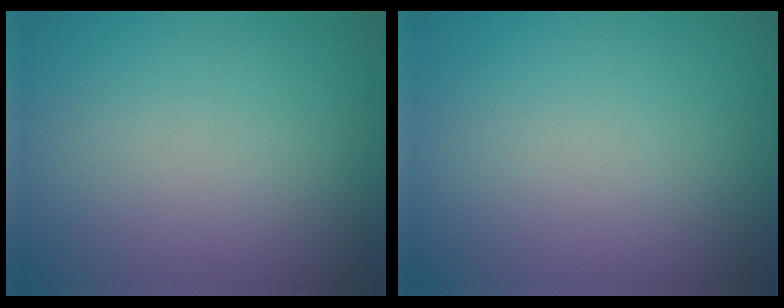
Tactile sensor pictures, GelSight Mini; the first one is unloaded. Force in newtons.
{"total": 0.0}